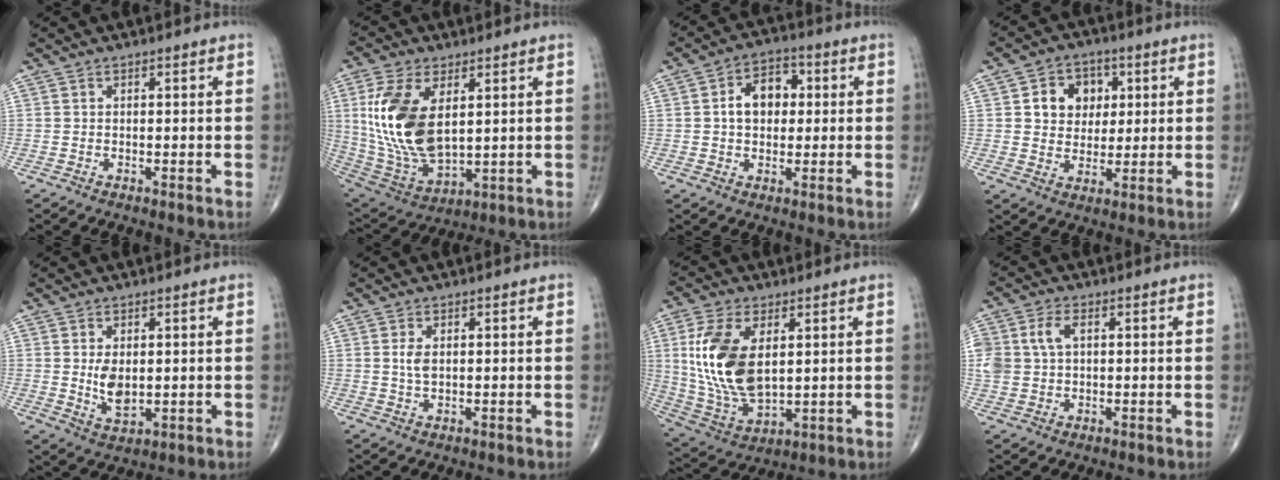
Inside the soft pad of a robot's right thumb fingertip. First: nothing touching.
{"total": 18.0, "force": [3.6, 9.5, 14.8], "torque": [-0.298, -0.023, 0.082]}
{"total": 8.2, "force": [0.9, 5.8, 5.7], "torque": [-0.069, 0.019, 0.008]}
{"total": 8.7, "force": [2.3, 7.2, 4.4], "torque": [-0.023, -0.003, 0.036]}
{"total": 5.2, "force": [0.4, 3.0, 4.3], "torque": [-0.065, -0.014, 0.016]}
{"total": 2.3, "force": [0.5, 1.2, 1.9], "torque": [-0.039, -0.002, 0.010]}
{"total": 16.7, "force": [3.2, 9.0, 13.7], "torque": [-0.271, -0.019, 0.073]}
{"total": 7.5, "force": [1.6, 5.0, 5.3], "torque": [-0.129, 0.010, 0.035]}